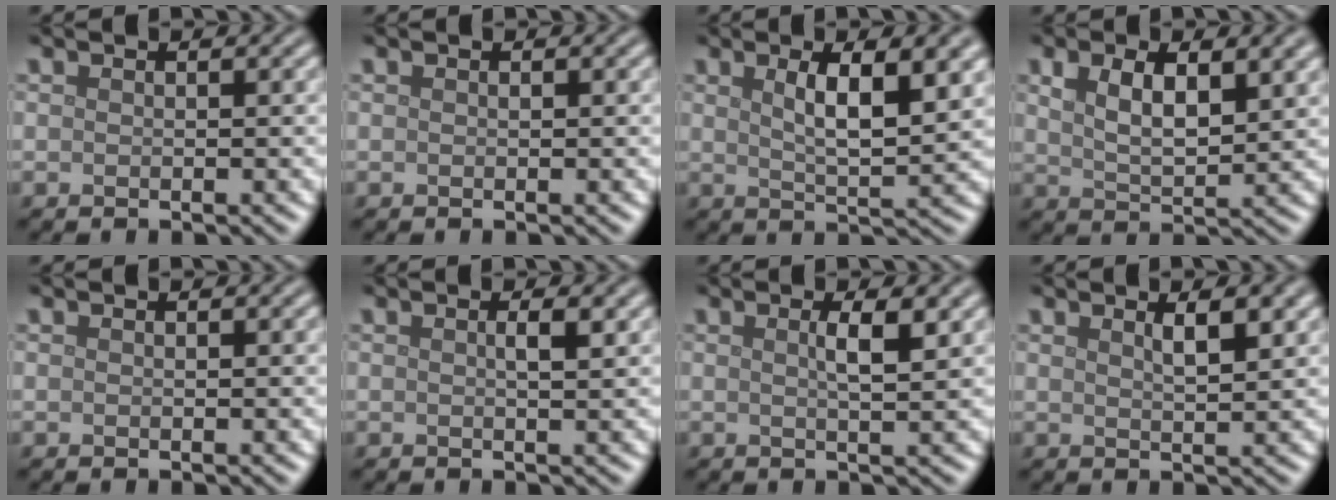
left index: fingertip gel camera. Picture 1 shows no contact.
{"total": 0.0}
{"total": 6.0, "force": [2.1, 1.8, 5.3], "torque": [-0.078, 0.002, 0.034]}
{"total": 4.7, "force": [2.1, 1.9, 3.8], "torque": [-0.077, -0.001, 0.040]}
{"total": 0.0}
{"total": 1.5, "force": [0.4, 0.3, 1.4], "torque": [-0.020, 0.003, 0.003]}
{"total": 2.5, "force": [0.7, 0.5, 2.3], "torque": [-0.033, 0.003, 0.008]}
{"total": 2.5, "force": [1.4, 0.7, 2.0], "torque": [-0.022, 0.005, 0.021]}